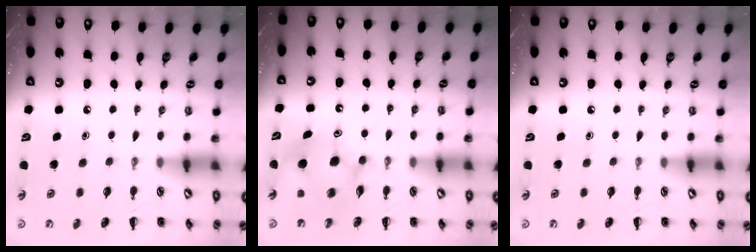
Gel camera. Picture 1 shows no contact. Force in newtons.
{"total": 9.0, "press": 9.0, "slide": 1.1}
{"total": 0.0}